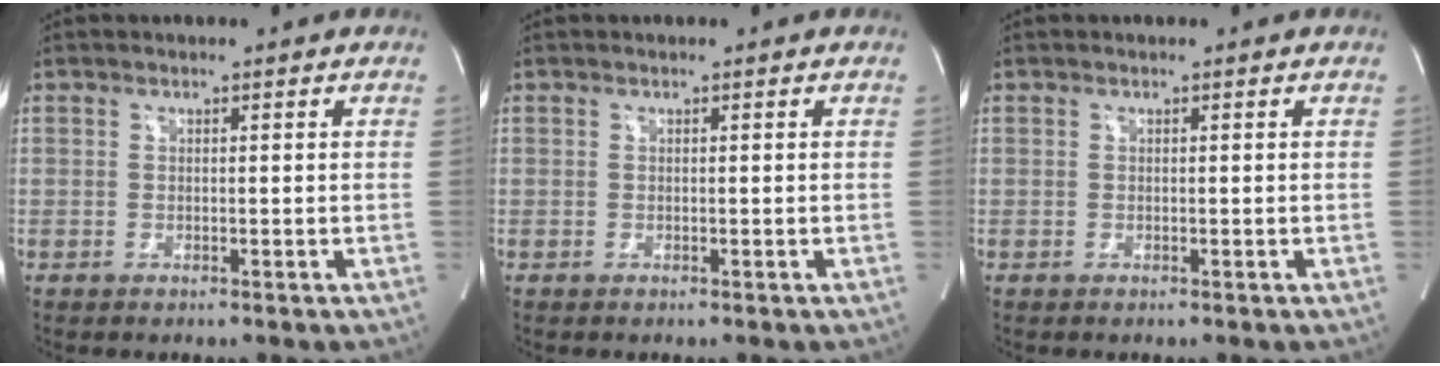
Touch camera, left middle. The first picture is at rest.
{"total": 0.0}
{"total": 0.0}